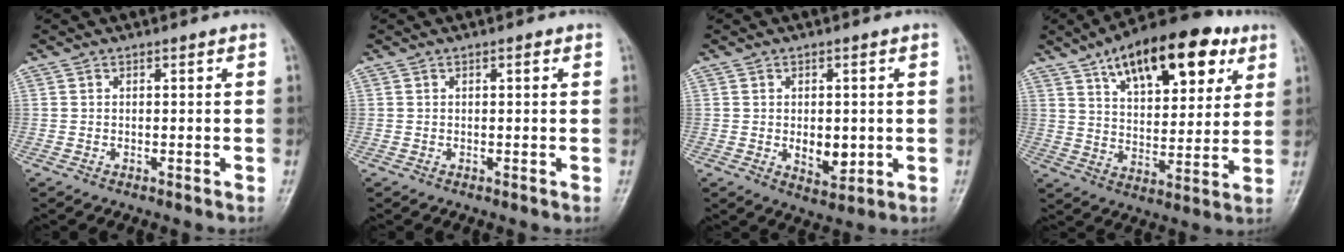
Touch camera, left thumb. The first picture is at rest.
{"total": 0.9, "force": [0.3, 0.4, 0.7], "torque": [-0.008, 0.002, 0.002]}
{"total": 6.0, "force": [-0.5, 3.7, 4.7], "torque": [-0.053, -0.010, 0.002]}
{"total": 20.9, "force": [10.8, 9.8, 15.0], "torque": [-0.193, -0.024, 0.172]}